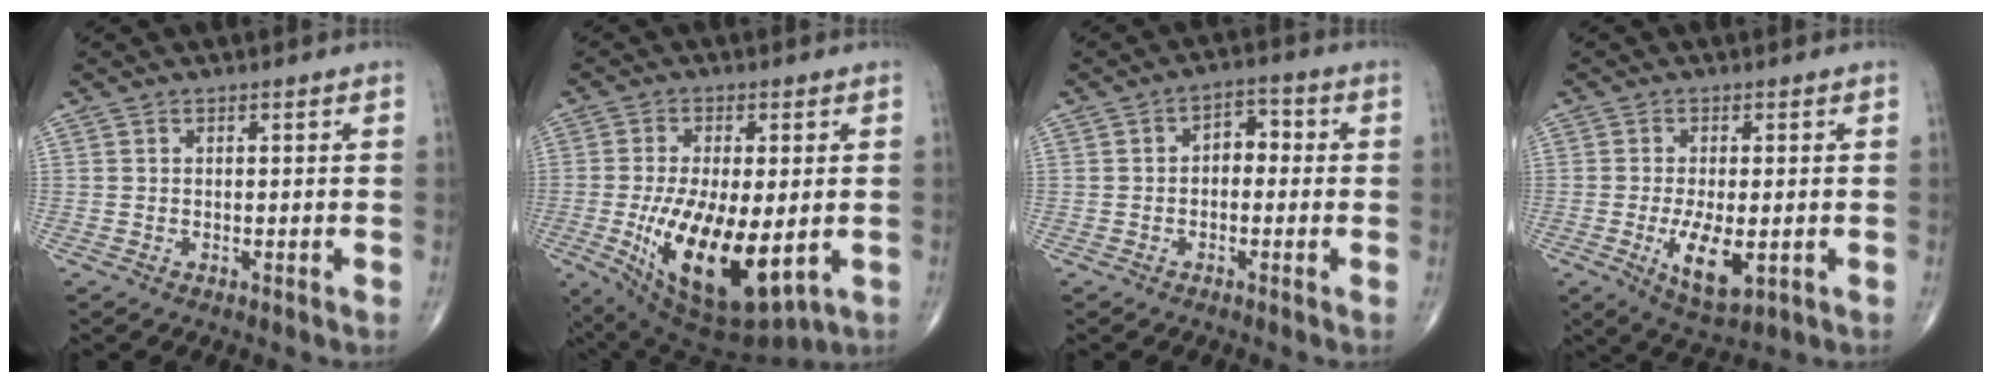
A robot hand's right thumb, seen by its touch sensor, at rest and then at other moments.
{"total": 18.4, "force": [-3.6, 7.8, 16.3], "torque": [-0.294, -0.026, -0.037]}
{"total": 4.5, "force": [-0.2, 3.1, 3.3], "torque": [-0.027, 0.021, -0.017]}
{"total": 8.2, "force": [-2.0, 3.4, 7.2], "torque": [-0.125, -0.017, -0.027]}